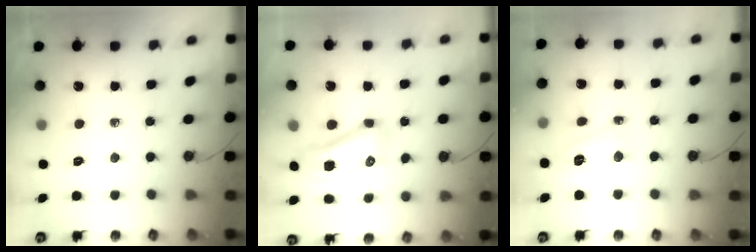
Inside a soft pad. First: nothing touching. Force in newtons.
{"total": 11.0, "press": 11.0, "slide": 1.2}
{"total": 5.2, "press": 5.1, "slide": 1.1}